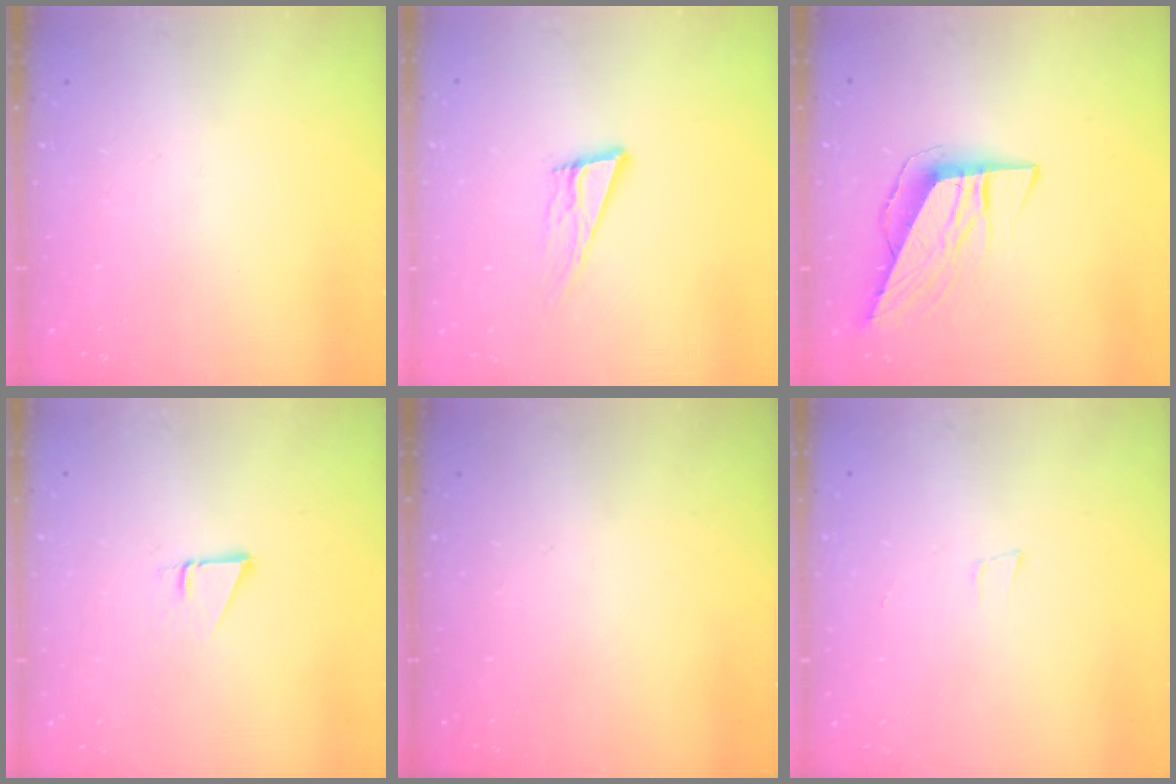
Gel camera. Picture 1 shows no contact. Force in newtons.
{"total": 12.4, "press": 11.9, "slide": 3.3}
{"total": 8.7, "press": 8.7, "slide": 0.3}
{"total": 1.0, "press": 1.0, "slide": 0.1}
{"total": 0.0}
{"total": 3.3, "press": 1.9, "slide": 2.7}